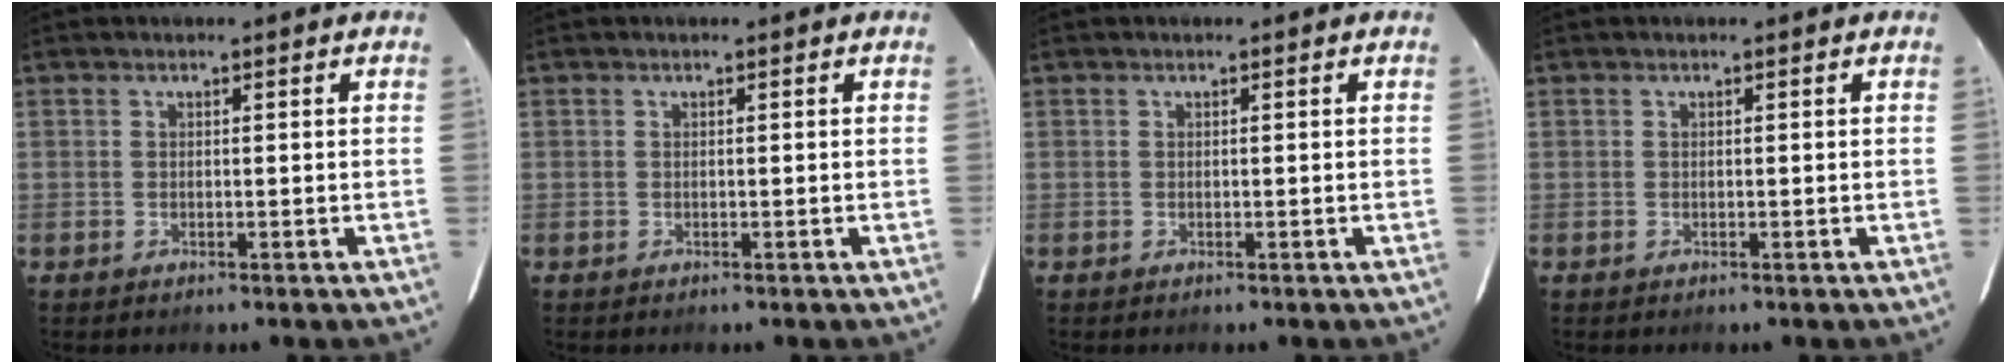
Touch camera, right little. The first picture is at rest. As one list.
[{"total": 0.0}, {"total": 0.0}, {"total": 0.0}]